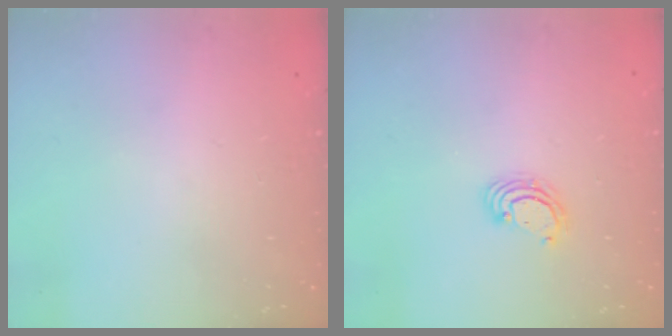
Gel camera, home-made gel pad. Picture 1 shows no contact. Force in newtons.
{"total": 3.2, "press": 3.2, "slide": 0.1}